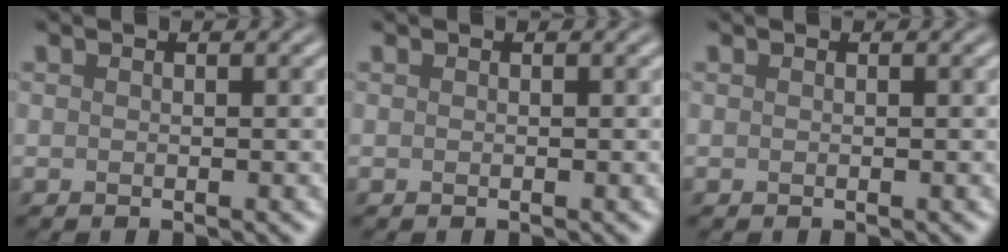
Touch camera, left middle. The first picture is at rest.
{"total": 0.0}
{"total": 0.0}